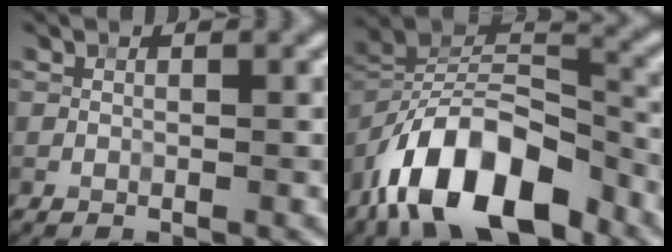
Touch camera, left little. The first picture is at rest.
{"total": 13.0, "force": [-8.4, 5.3, 8.3], "torque": [-0.140, 0.011, -0.167]}